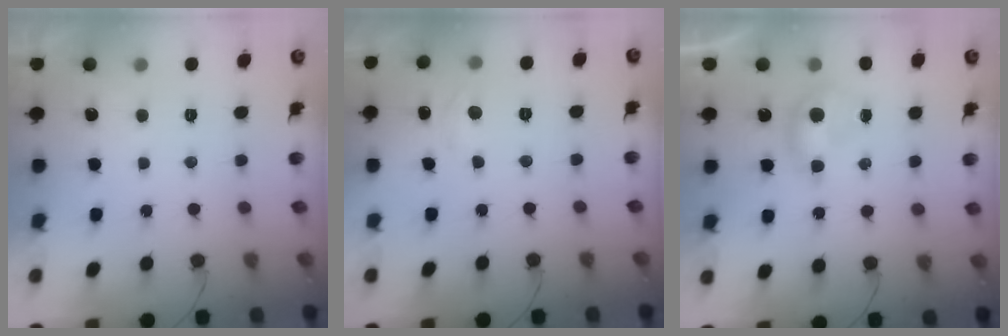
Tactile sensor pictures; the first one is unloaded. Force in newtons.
{"total": 5.8, "press": 5.8, "slide": 0.8}
{"total": 4.8, "press": 4.7, "slide": 0.6}